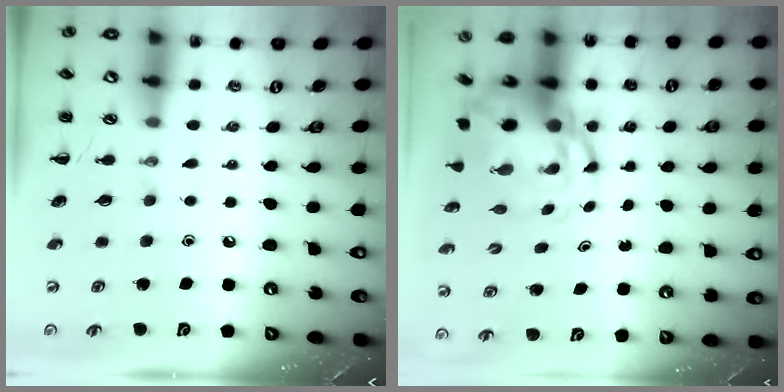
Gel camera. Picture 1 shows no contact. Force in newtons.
{"total": 7.5, "press": 7.3, "slide": 2.0}